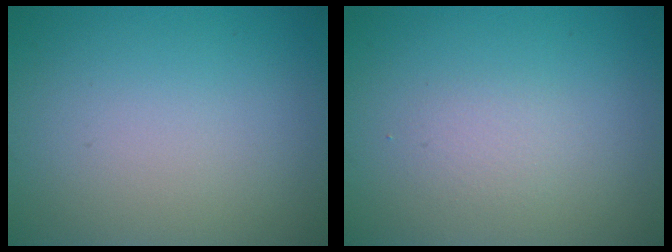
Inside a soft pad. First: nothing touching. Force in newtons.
{"total": 1.2, "press": 1.2, "slide": 0.0}